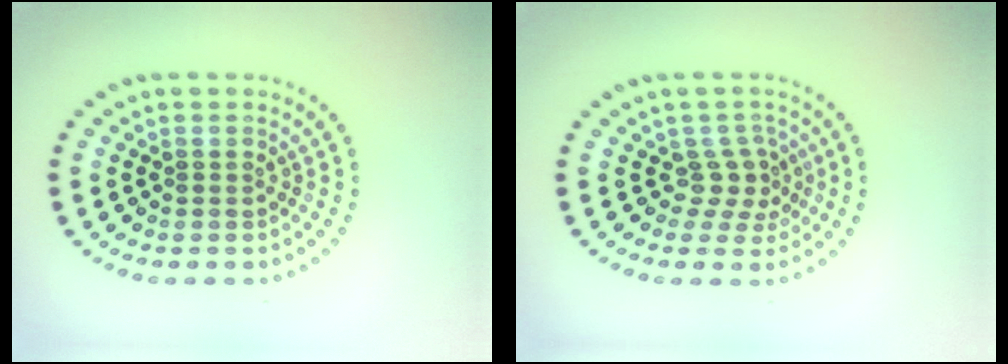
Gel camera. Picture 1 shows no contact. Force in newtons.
{"total": 2.3, "press": 1.5, "slide": 1.6}